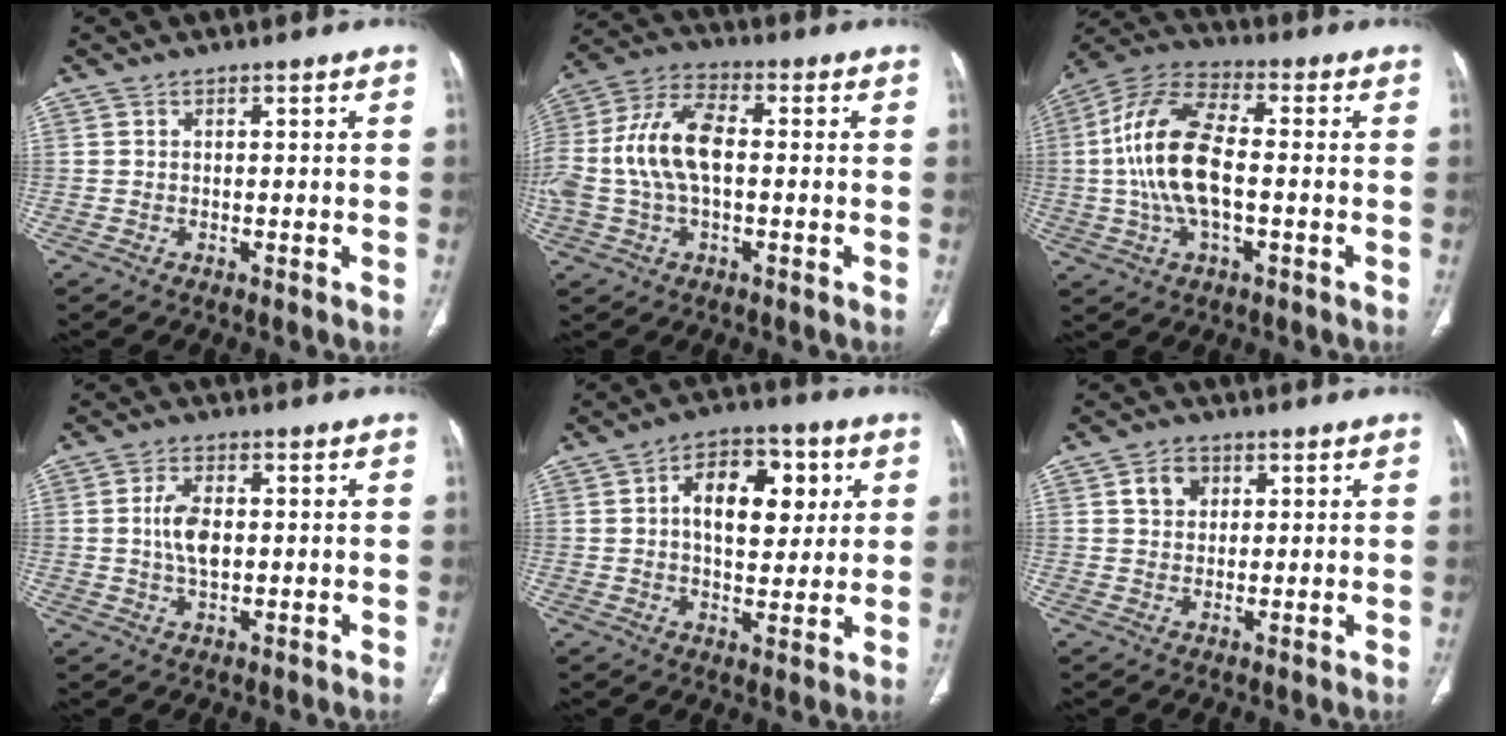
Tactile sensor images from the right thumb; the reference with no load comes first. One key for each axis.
{"total": 14.3, "fx": -0.1, "fy": 7.7, "fz": 12.0, "tx": -0.259, "ty": 0.036, "tz": -0.007}
{"total": 16.0, "fx": -0.6, "fy": 7.4, "fz": 14.2, "tx": -0.293, "ty": 0.026, "tz": -0.017}
{"total": 4.7, "fx": 0.2, "fy": 2.6, "fz": 3.9, "tx": -0.074, "ty": 0.005, "tz": 0.003}
{"total": 12.4, "fx": 2.7, "fy": 7.5, "fz": 9.5, "tx": -0.105, "ty": 0.008, "tz": 0.035}
{"total": 4.8, "fx": 1.8, "fy": 3.9, "fz": 2.1, "tx": -0.014, "ty": -0.005, "tz": 0.030}